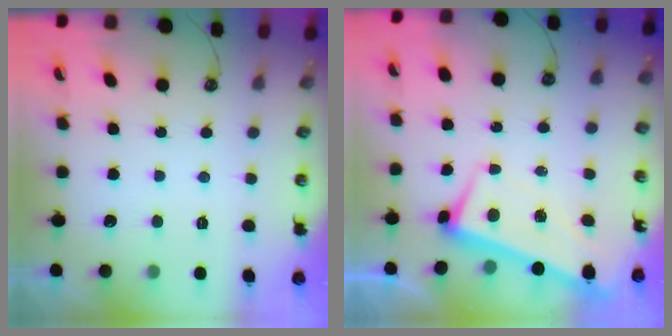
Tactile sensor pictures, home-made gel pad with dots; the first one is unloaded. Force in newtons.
{"total": 1.5, "press": 0.4, "slide": 1.5}